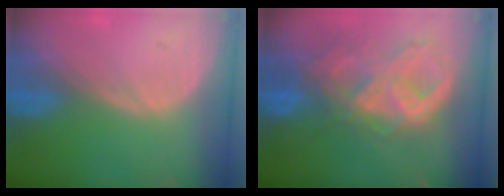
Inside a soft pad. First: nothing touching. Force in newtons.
{"total": 10.5, "press": 8.9, "slide": 5.7}